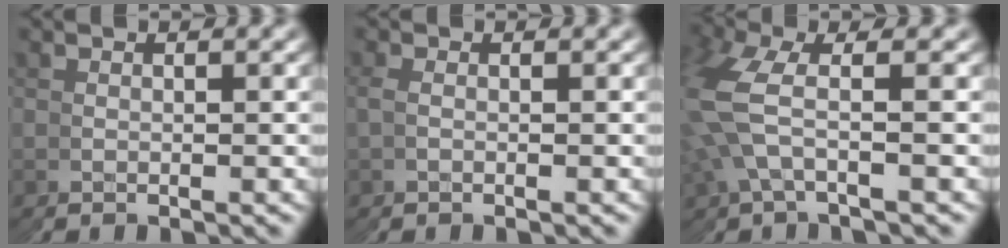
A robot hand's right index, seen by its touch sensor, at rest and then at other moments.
{"total": 0.8, "force": [-0.1, -0.3, -0.7], "torque": [0.000, 0.000, -0.003]}
{"total": 4.4, "force": [2.0, 3.3, 2.2], "torque": [-0.084, 0.010, 0.030]}